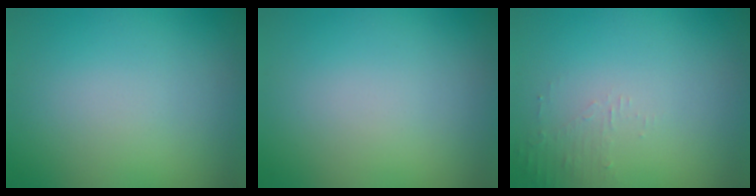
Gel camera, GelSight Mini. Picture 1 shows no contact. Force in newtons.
{"total": 0.0}
{"total": 1.3, "press": 1.2, "slide": 0.3}